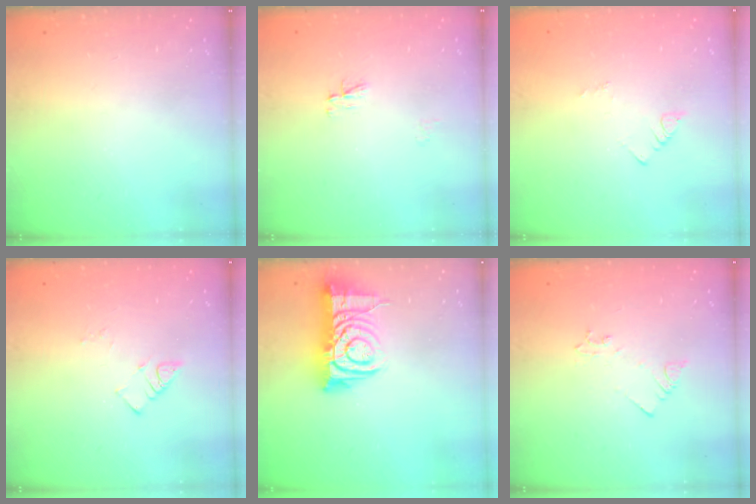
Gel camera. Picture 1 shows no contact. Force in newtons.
{"total": 3.0, "press": 3.0, "slide": 0.4}
{"total": 3.2, "press": 3.2, "slide": 0.3}
{"total": 4.1, "press": 4.0, "slide": 0.7}
{"total": 12.5, "press": 12.4, "slide": 1.3}
{"total": 2.1, "press": 2.1, "slide": 0.3}